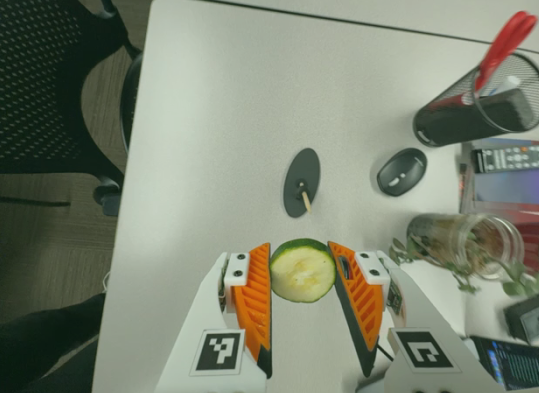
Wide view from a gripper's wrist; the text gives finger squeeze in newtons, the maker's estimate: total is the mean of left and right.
{"total": 8.3, "left": 8.2, "right": 8.4}